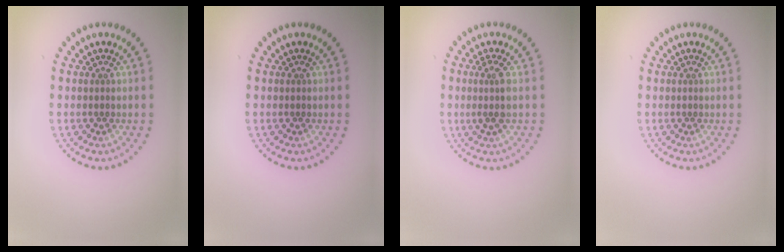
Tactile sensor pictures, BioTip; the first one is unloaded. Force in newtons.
{"total": 0.0}
{"total": 2.1, "press": 1.6, "slide": 1.3}
{"total": 0.0}